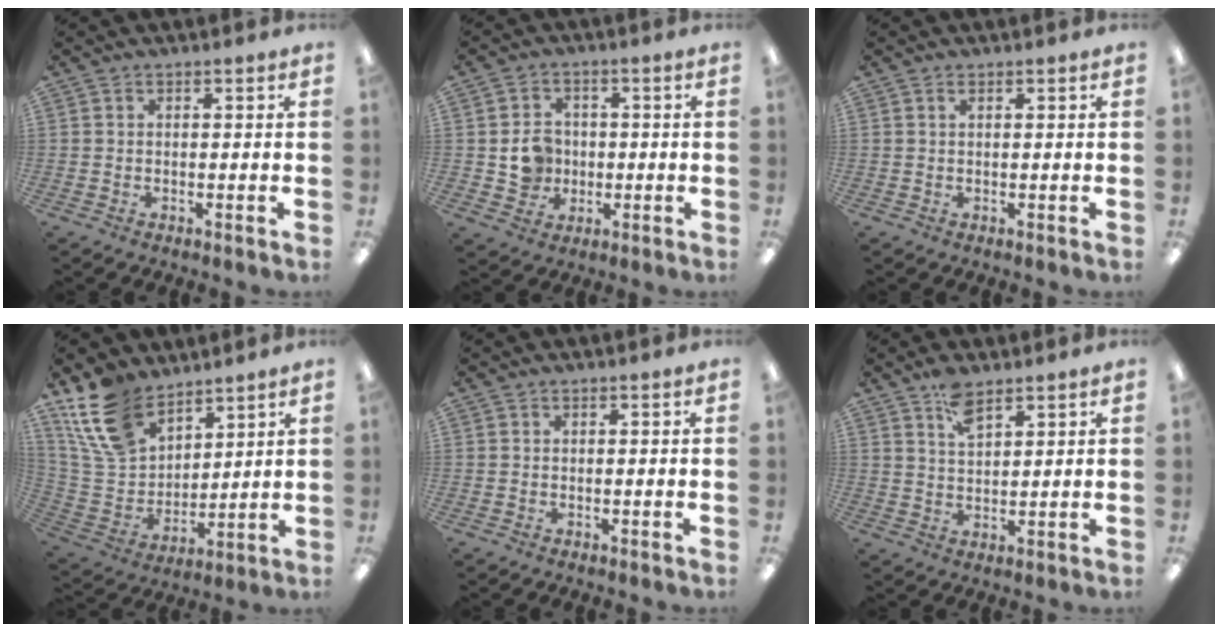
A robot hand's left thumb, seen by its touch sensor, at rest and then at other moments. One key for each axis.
{"total": 6.7, "fx": 0.1, "fy": 6.2, "fz": 2.5, "tx": -0.034, "ty": 0.010, "tz": 0.005}
{"total": 0.8, "fx": 0.4, "fy": 0.3, "fz": 0.5, "tx": -0.012, "ty": 0.002, "tz": 0.008}
{"total": 16.3, "fx": 11.2, "fy": 9.4, "fz": 7.2, "tx": -0.166, "ty": -0.043, "tz": 0.220}
{"total": 0.0}
{"total": 5.8, "fx": 4.2, "fy": 2.3, "fz": 3.2, "tx": -0.057, "ty": -0.016, "tz": 0.075}